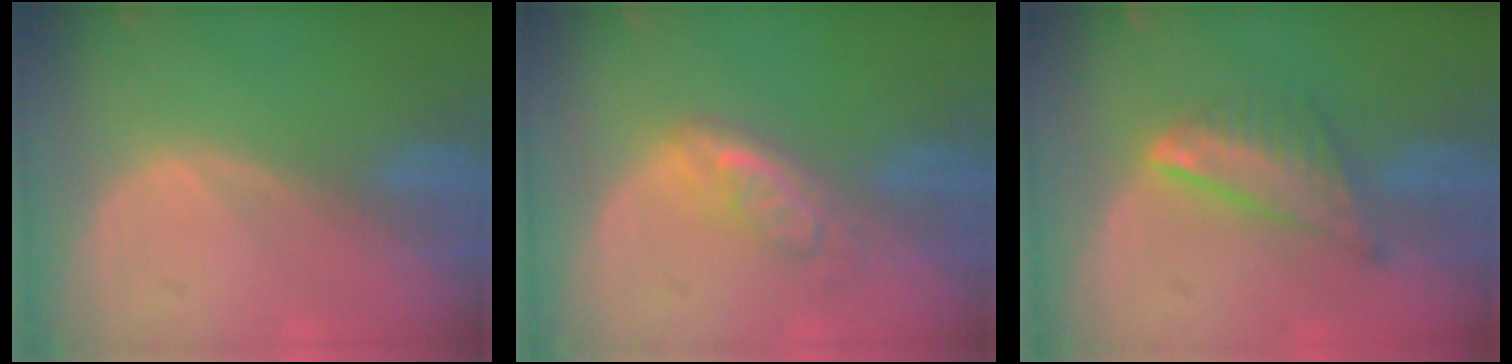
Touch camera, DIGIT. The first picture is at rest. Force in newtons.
{"total": 5.0, "press": 4.6, "slide": 2.0}
{"total": 7.5, "press": 6.4, "slide": 3.9}